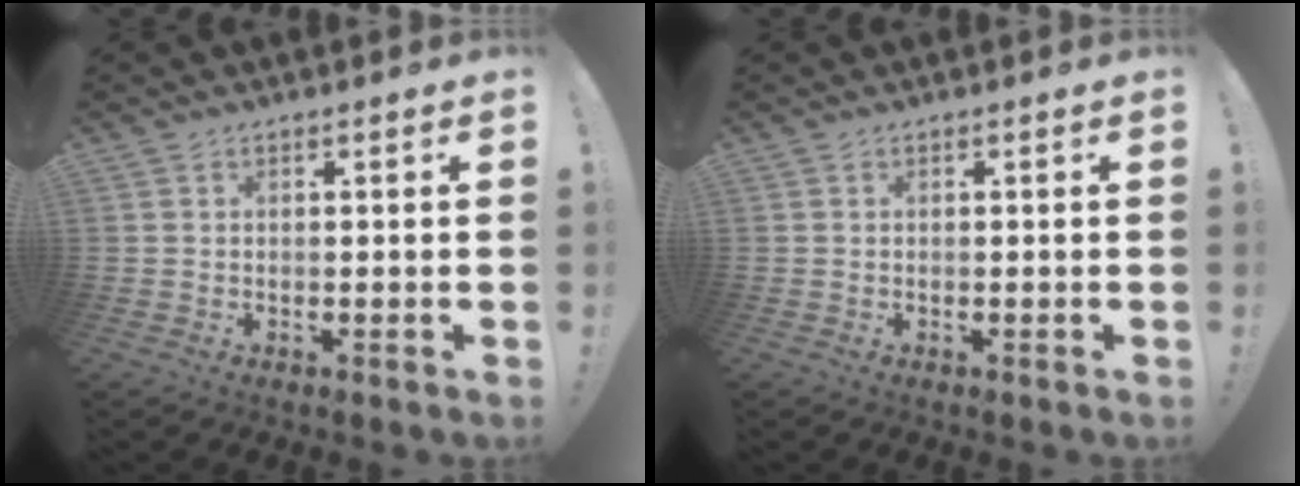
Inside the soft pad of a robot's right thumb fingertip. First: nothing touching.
{"total": 0.0}